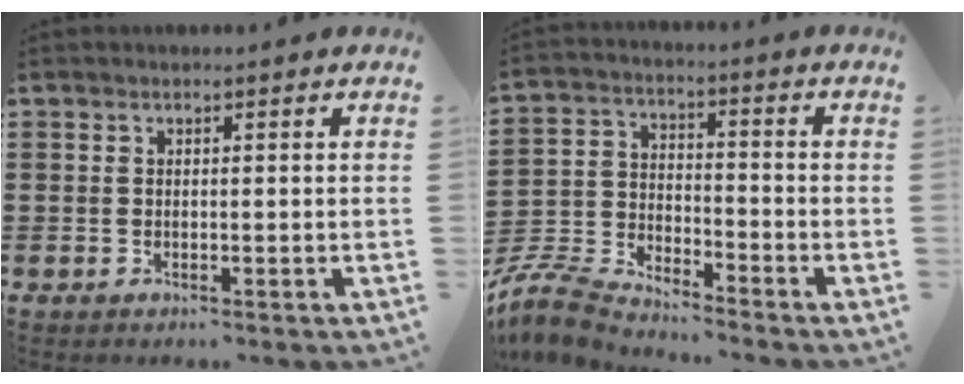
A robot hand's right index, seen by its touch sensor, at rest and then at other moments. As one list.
[{"total": 6.8, "force": [-6.7, 0.6, 1.4], "torque": [-0.059, -0.004, -0.142]}]